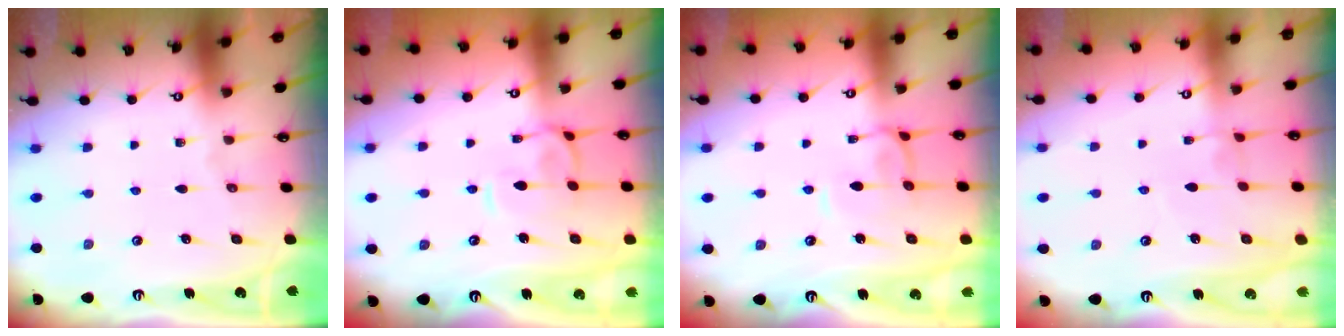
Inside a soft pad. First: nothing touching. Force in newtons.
{"total": 1.4, "press": 1.2, "slide": 0.7}
{"total": 1.7, "press": 1.6, "slide": 0.4}
{"total": 2.8, "press": 2.7, "slide": 0.4}